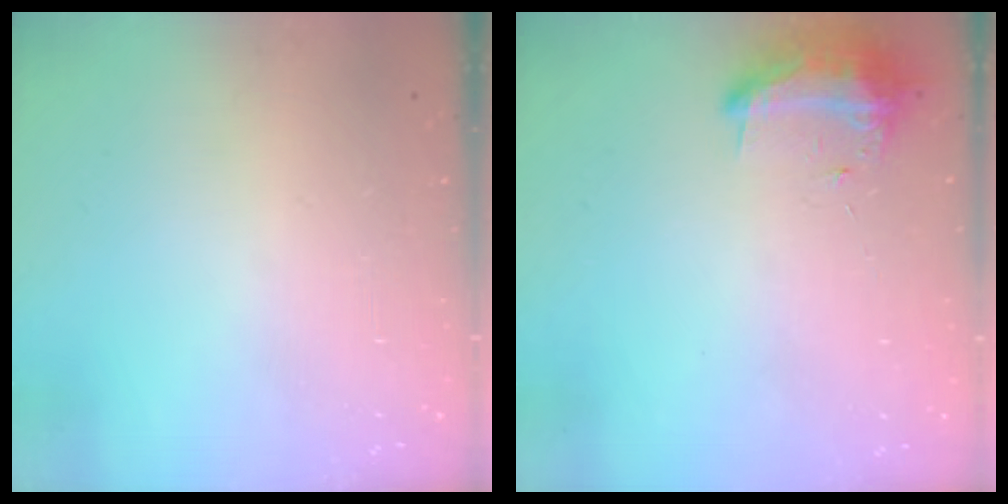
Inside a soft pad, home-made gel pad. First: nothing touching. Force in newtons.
{"total": 9.9, "press": 9.8, "slide": 1.0}